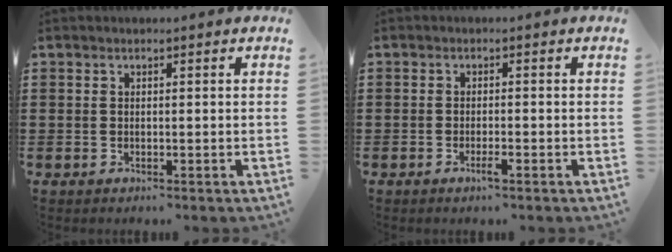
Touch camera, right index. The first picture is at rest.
{"total": 1.9, "force": [-1.1, 0.0, 1.5], "torque": [-0.033, -0.006, -0.022]}